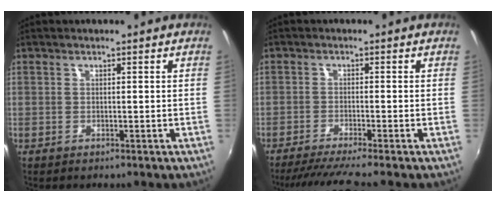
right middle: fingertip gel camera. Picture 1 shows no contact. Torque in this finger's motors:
{"motor_torque": [0.63, -0.62, 0.15, 0.08]}